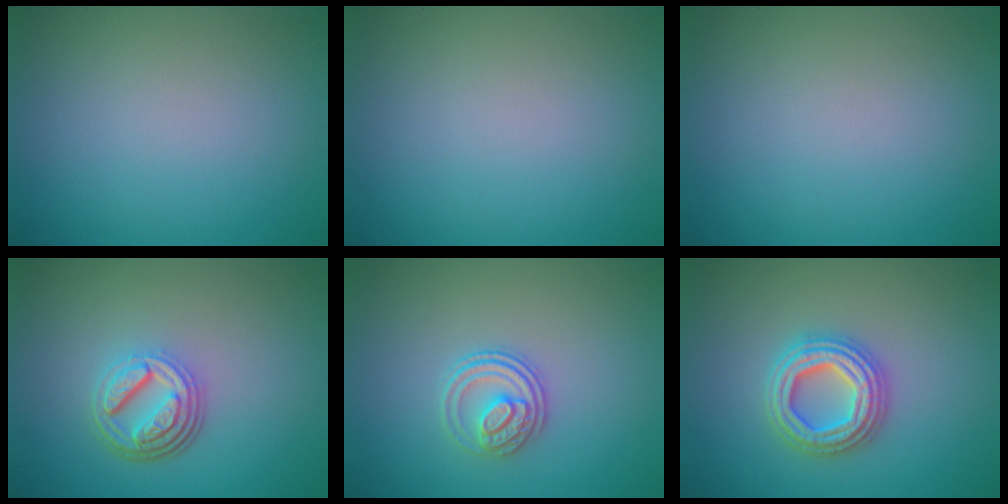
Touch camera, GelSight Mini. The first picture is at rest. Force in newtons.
{"total": 0.0}
{"total": 0.0}
{"total": 4.9, "press": 3.5, "slide": 3.4}
{"total": 2.8, "press": 2.6, "slide": 1.2}
{"total": 4.7, "press": 4.6, "slide": 0.7}